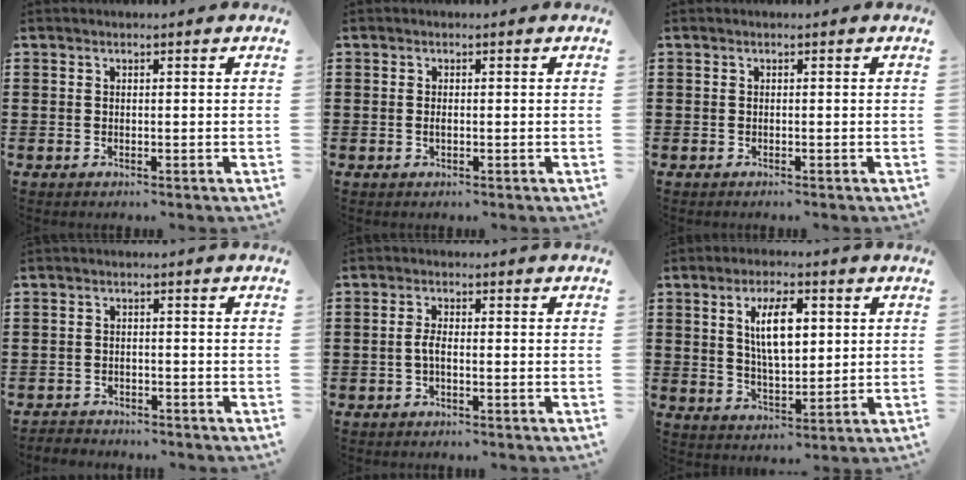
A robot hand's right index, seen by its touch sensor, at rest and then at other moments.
{"total": 0.7, "force": [-0.1, 0.3, 0.7], "torque": [-0.015, -0.002, -0.002]}
{"total": 0.0}
{"total": 1.9, "force": [-1.9, 0.3, -0.2], "torque": [-0.002, 0.002, -0.043]}
{"total": 2.0, "force": [-0.7, 0.5, 1.8], "torque": [-0.049, -0.004, -0.018]}
{"total": 8.2, "force": [2.3, 3.3, 7.1], "torque": [-0.131, 0.004, 0.034]}